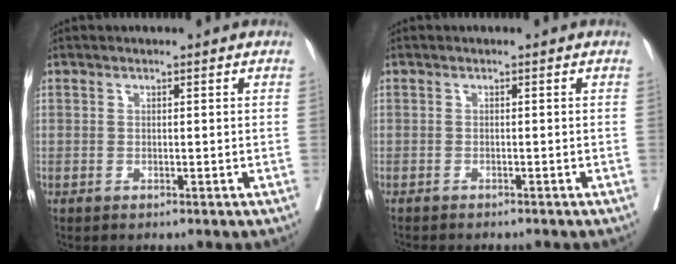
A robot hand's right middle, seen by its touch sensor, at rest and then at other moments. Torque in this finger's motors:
{"motor_torque": [0.66, -0.78, 0.07, 0.02]}